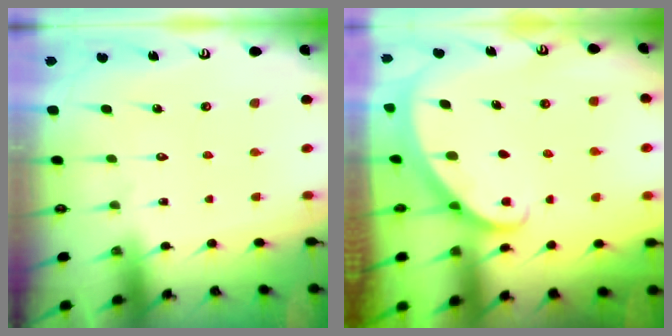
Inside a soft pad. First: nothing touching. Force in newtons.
{"total": 1.8, "press": 1.8, "slide": 0.0}